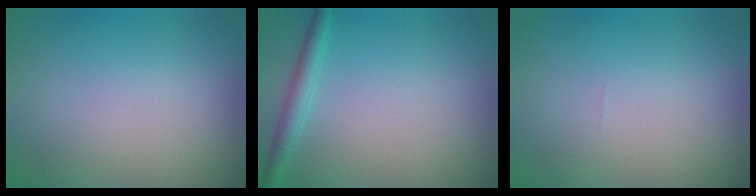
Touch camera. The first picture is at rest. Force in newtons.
{"total": 2.0, "press": 2.0, "slide": 0.1}
{"total": 0.0}